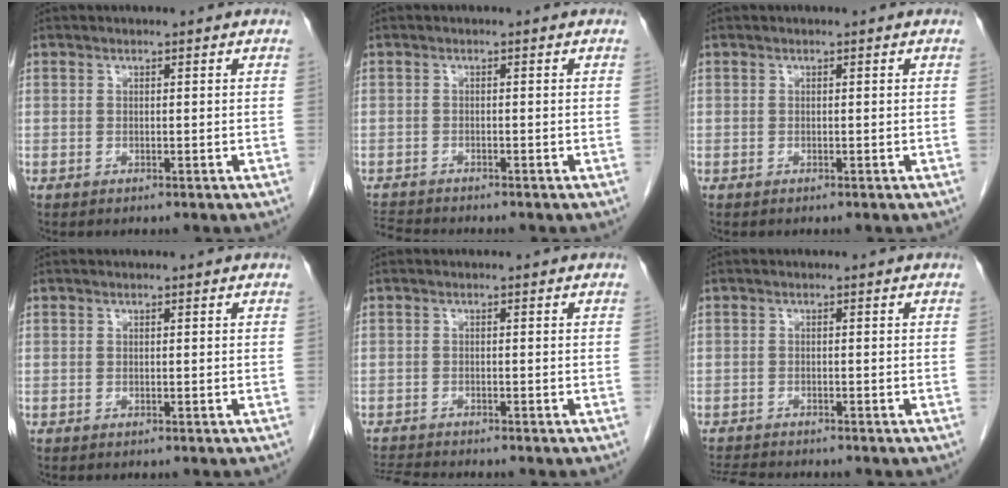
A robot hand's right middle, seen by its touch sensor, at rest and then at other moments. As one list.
[{"total": 3.1, "force": [-3.1, -0.3, 0.2], "torque": [-0.007, -0.018, -0.058]}, {"total": 0.0}, {"total": 0.0}, {"total": 3.3, "force": [-3.2, -0.7, 0.4], "torque": [-0.011, -0.019, -0.060]}, {"total": 4.6, "force": [-4.4, 0.4, 1.3], "torque": [-0.022, -0.014, -0.074]}]